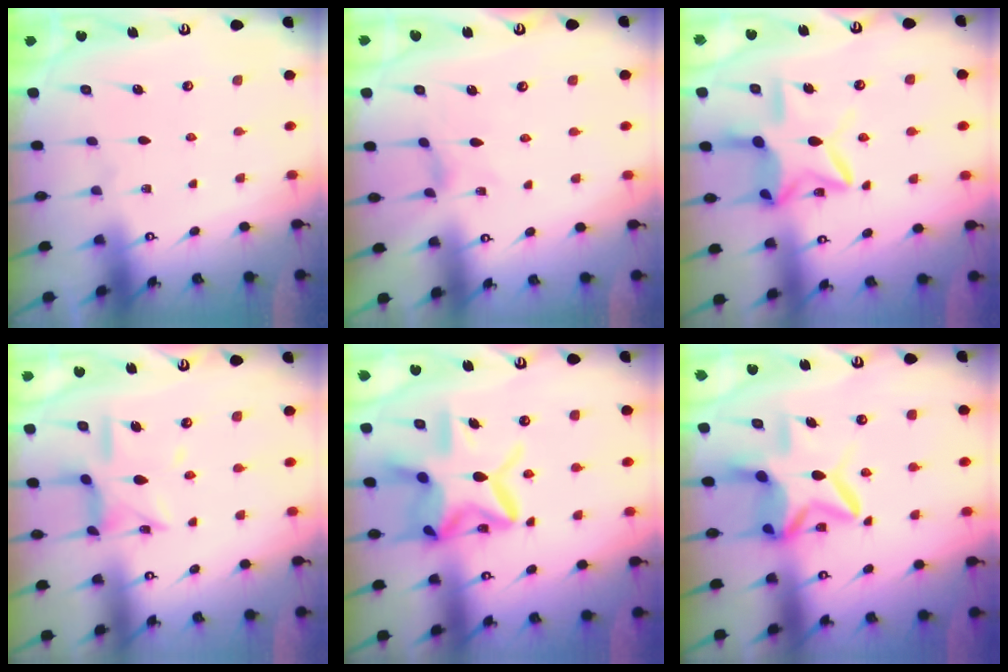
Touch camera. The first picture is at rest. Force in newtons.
{"total": 0.0}
{"total": 12.5, "press": 12.5, "slide": 1.0}
{"total": 10.5, "press": 10.5, "slide": 0.4}
{"total": 14.8, "press": 14.8, "slide": 1.2}
{"total": 10.9, "press": 10.8, "slide": 1.5}